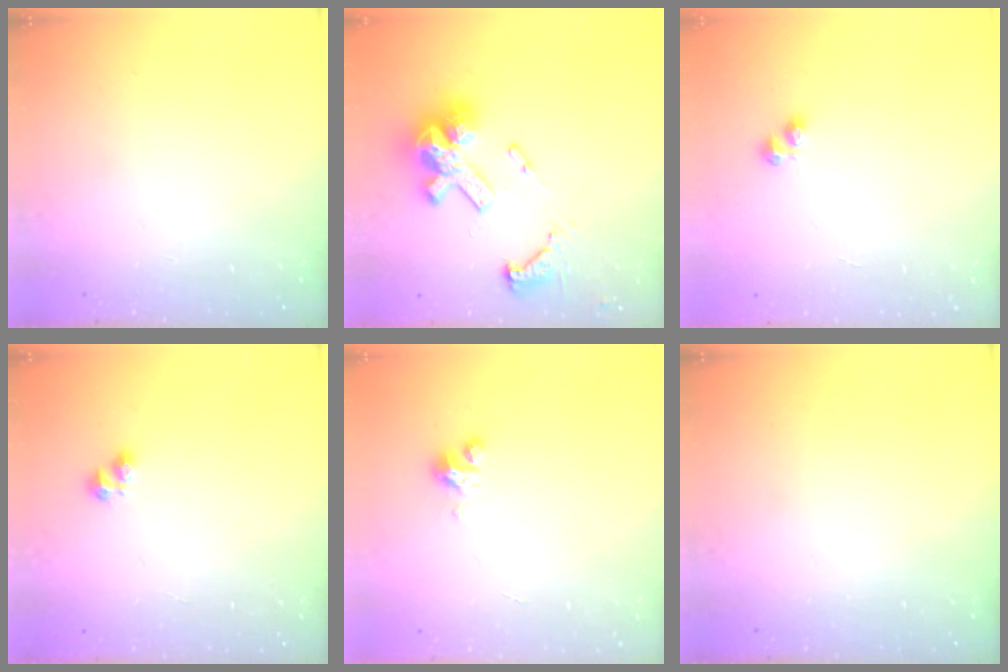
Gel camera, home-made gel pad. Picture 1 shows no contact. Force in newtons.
{"total": 18.5, "press": 18.3, "slide": 2.4}
{"total": 2.8, "press": 2.8, "slide": 0.4}
{"total": 2.7, "press": 2.7, "slide": 0.4}
{"total": 2.8, "press": 2.8, "slide": 0.2}
{"total": 0.0}